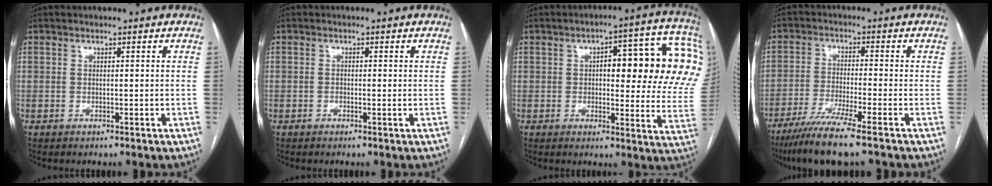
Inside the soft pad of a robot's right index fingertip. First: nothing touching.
{"total": 0.7, "force": [-0.1, 0.2, 0.7], "torque": [-0.013, 0.002, 0.001]}
{"total": 20.7, "force": [4.5, 5.9, 19.3], "torque": [-0.182, 0.043, 0.056]}
{"total": 9.2, "force": [-6.9, -1.0, 6.0], "torque": [-0.103, -0.029, -0.120]}